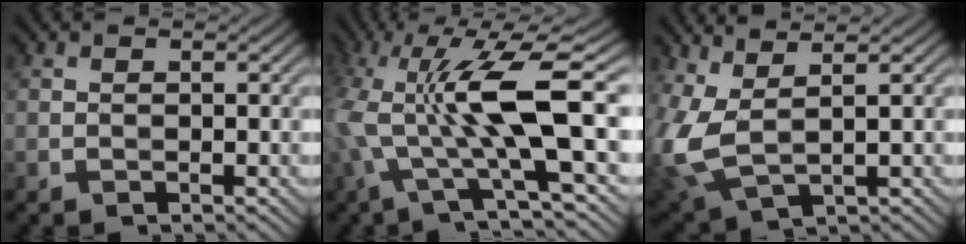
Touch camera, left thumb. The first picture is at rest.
{"total": 13.7, "force": [0.3, 3.8, 13.2], "torque": [-0.263, 0.005, 0.001]}
{"total": 7.5, "force": [1.4, 3.3, 6.5], "torque": [-0.185, -0.006, 0.030]}